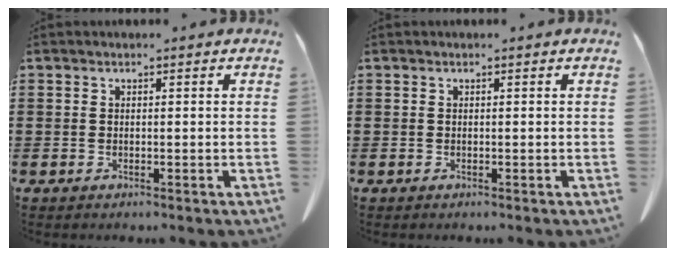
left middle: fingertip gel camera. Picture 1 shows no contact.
{"total": 0.0}